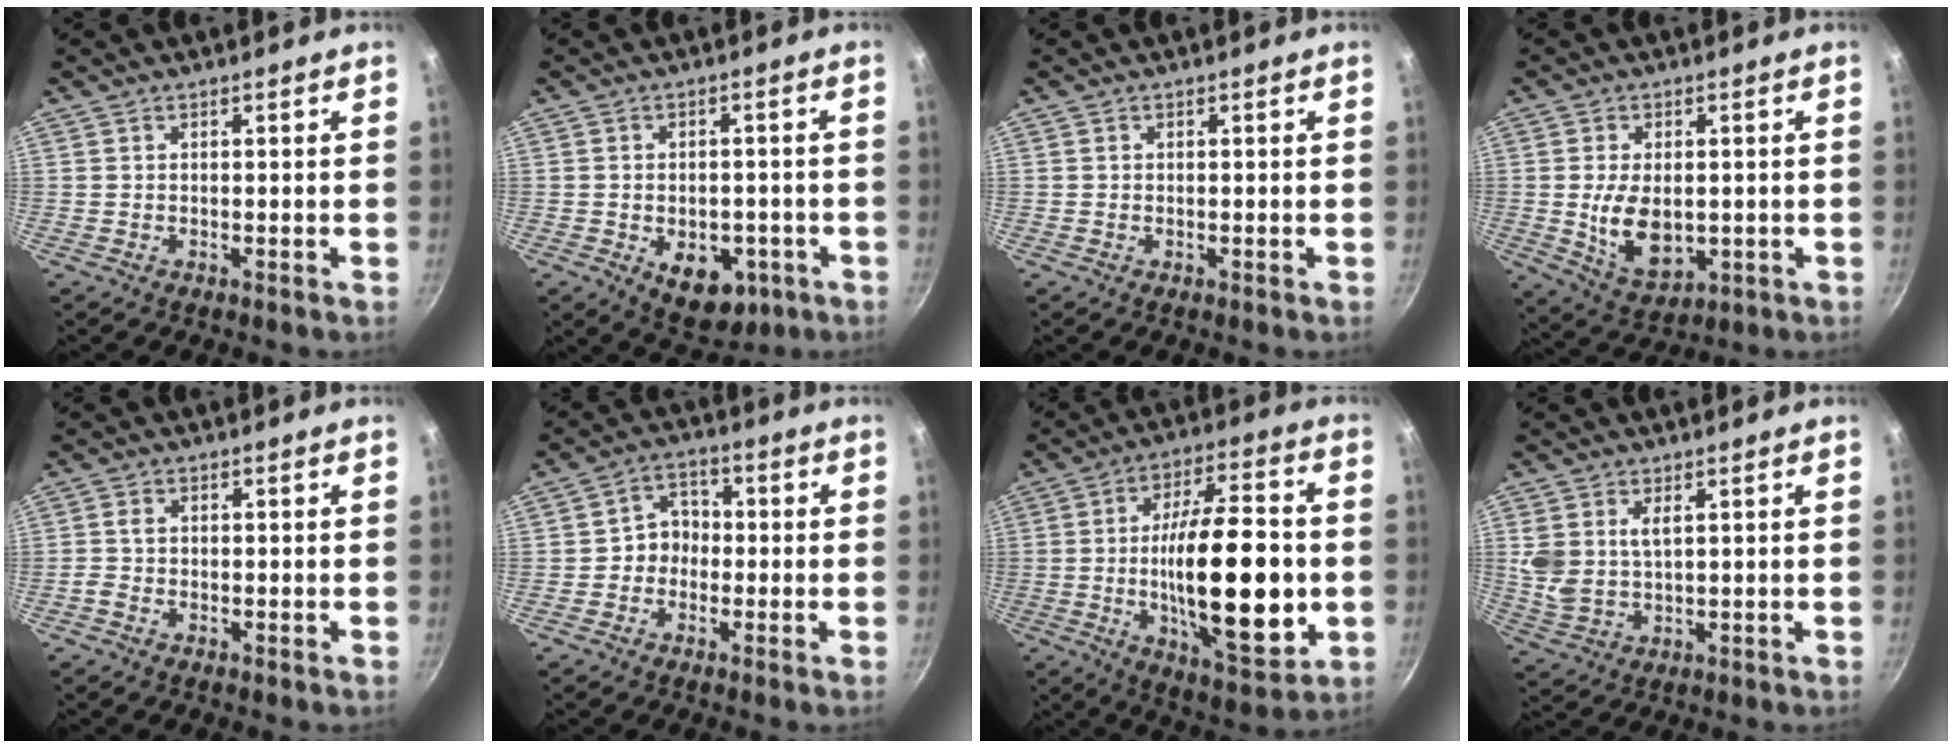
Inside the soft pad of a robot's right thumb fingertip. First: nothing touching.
{"total": 9.6, "force": [-3.6, 6.2, 6.3], "torque": [-0.066, 0.014, -0.039]}
{"total": 0.0}
{"total": 9.9, "force": [-0.6, 6.2, 7.7], "torque": [-0.120, -0.010, 0.004]}
{"total": 1.7, "force": [-0.5, 1.3, 1.0], "torque": [-0.019, 0.008, -0.014]}
{"total": 6.0, "force": [-0.9, 5.1, 3.0], "torque": [-0.017, 0.025, -0.029]}
{"total": 24.6, "force": [-2.5, 9.2, 22.6], "torque": [-0.346, 0.006, -0.030]}
{"total": 6.6, "force": [1.8, 3.9, 5.0], "torque": [-0.104, -0.003, 0.047]}